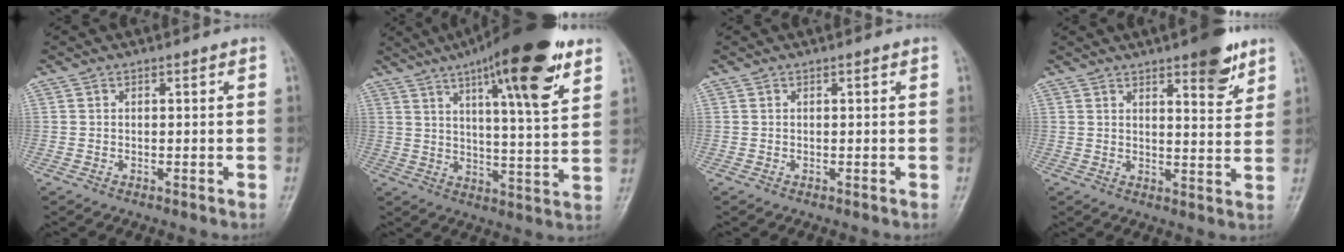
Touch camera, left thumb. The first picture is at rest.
{"total": 20.4, "force": [11.4, 4.1, 16.4], "torque": [-0.229, -0.036, 0.171]}
{"total": 0.0}
{"total": 8.3, "force": [5.2, 2.5, 6.0], "torque": [-0.065, -0.030, 0.070]}